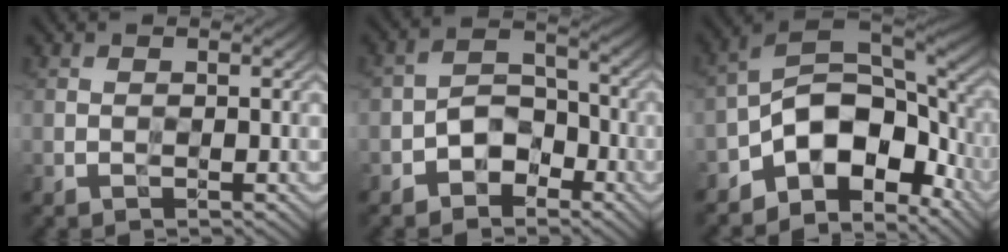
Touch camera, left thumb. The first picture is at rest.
{"total": 5.3, "force": [-2.9, 3.4, 2.7], "torque": [-0.046, 0.011, -0.062]}
{"total": 12.6, "force": [-4.8, 7.5, 8.8], "torque": [-0.153, -0.008, -0.090]}